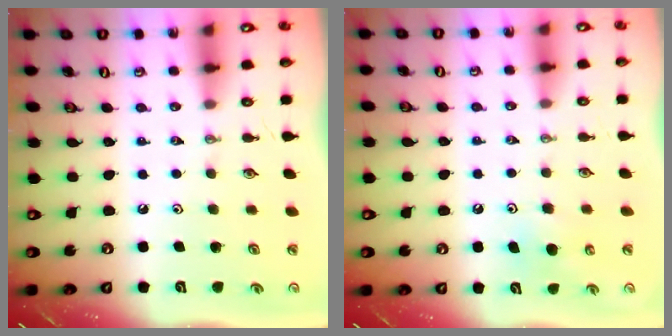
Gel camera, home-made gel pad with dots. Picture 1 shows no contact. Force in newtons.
{"total": 4.8, "press": 4.8, "slide": 0.5}